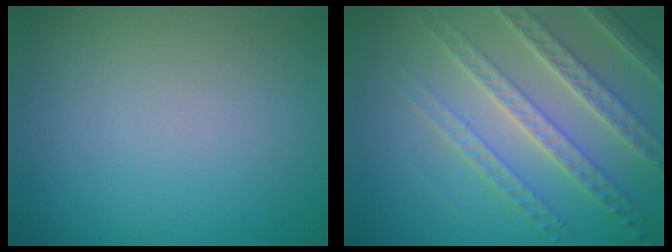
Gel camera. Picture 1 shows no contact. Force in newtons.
{"total": 6.0, "press": 5.0, "slide": 3.3}